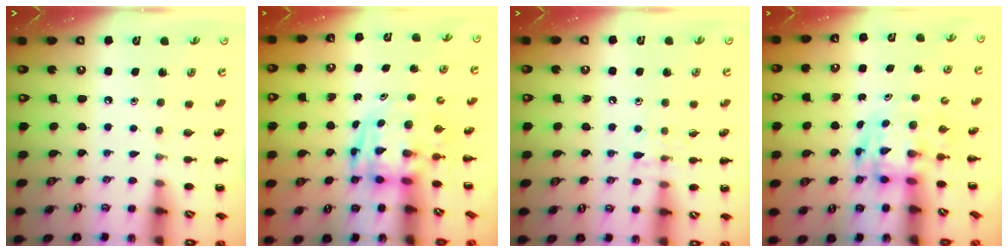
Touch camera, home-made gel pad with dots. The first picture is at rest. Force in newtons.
{"total": 3.3, "press": 3.3, "slide": 0.7}
{"total": 6.4, "press": 6.2, "slide": 1.5}
{"total": 3.4, "press": 3.4, "slide": 0.6}